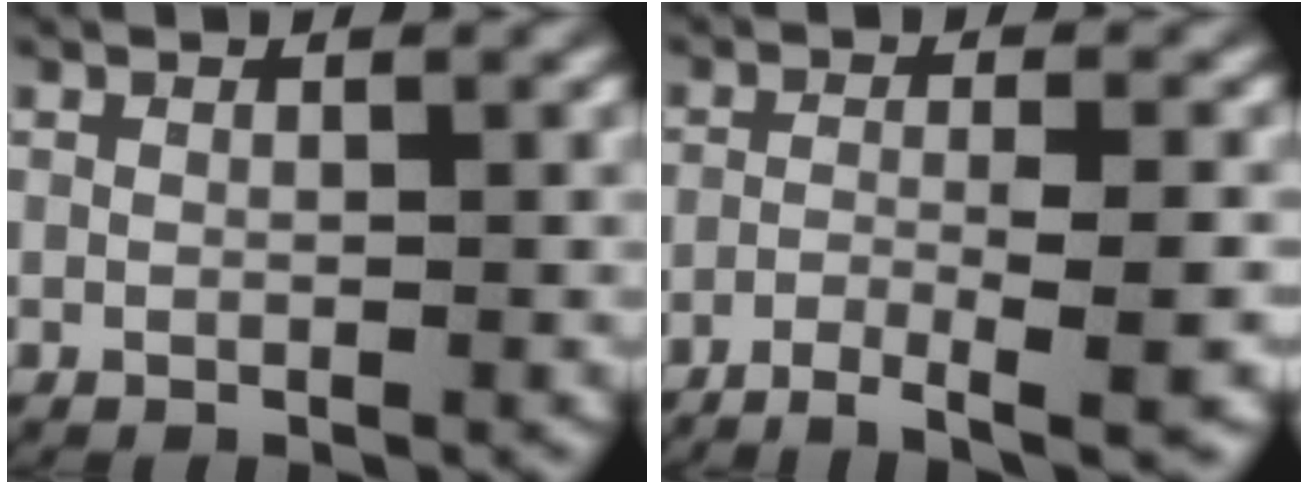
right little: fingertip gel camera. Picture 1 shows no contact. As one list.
[{"total": 6.9, "force": [-5.3, 1.2, 4.2], "torque": [-0.069, -0.021, -0.074]}]